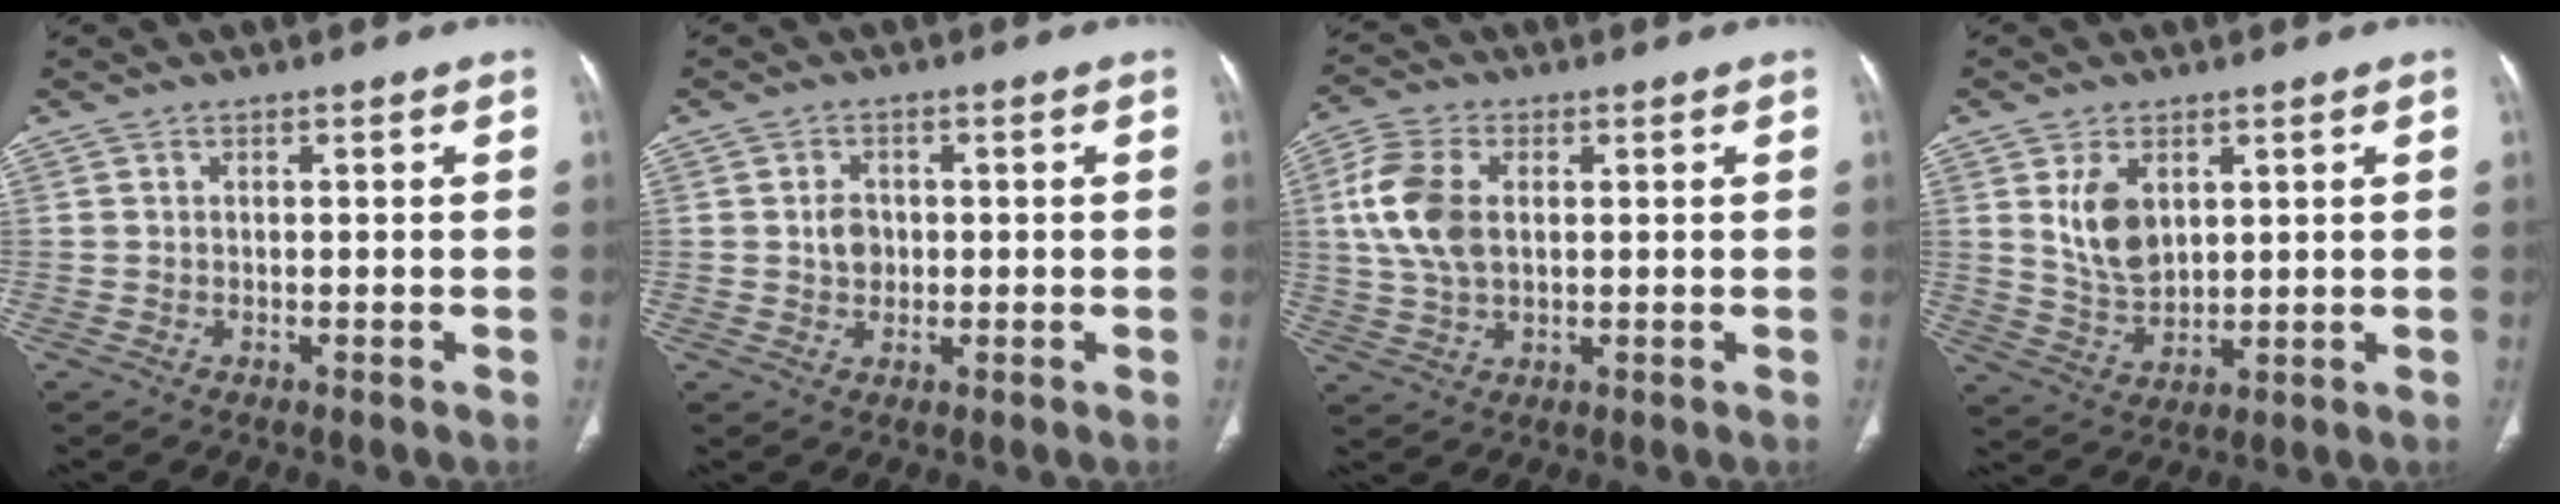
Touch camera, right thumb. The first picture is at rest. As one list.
[{"total": 3.4, "force": [0.1, 2.7, 2.0], "torque": [-0.022, 0.004, 0.001]}, {"total": 10.3, "force": [1.5, 6.3, 8.0], "torque": [-0.178, 0.007, 0.032]}, {"total": 8.0, "force": [2.7, 4.9, 5.7], "torque": [-0.088, -0.018, 0.065]}]